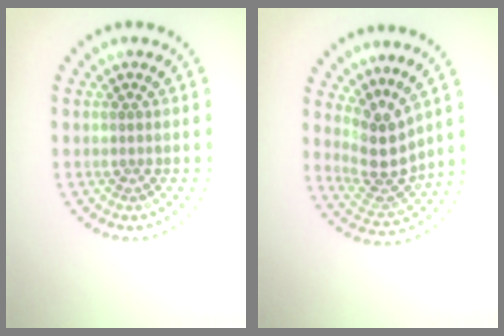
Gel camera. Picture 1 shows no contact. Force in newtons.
{"total": 3.6, "press": 2.9, "slide": 2.1}